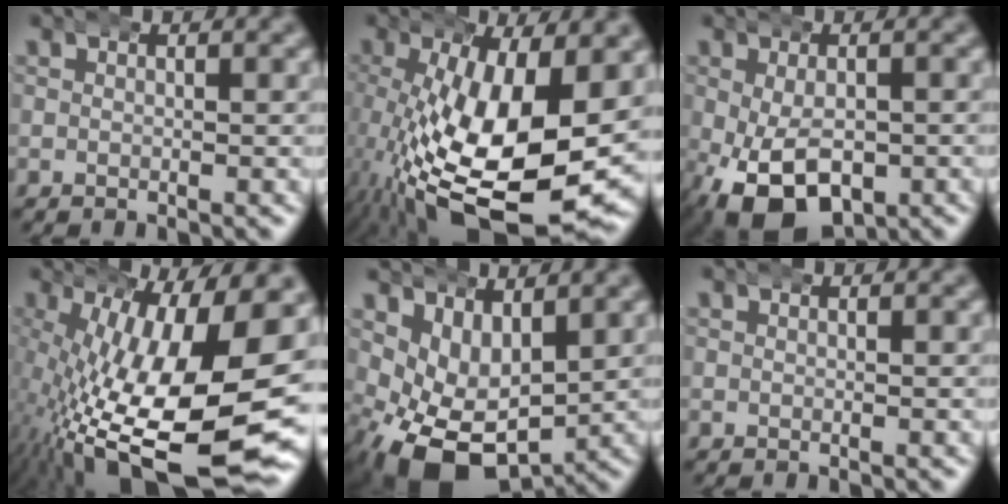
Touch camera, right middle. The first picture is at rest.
{"total": 14.9, "force": [-3.0, 6.1, 13.2], "torque": [-0.229, -0.060, -0.005]}
{"total": 7.8, "force": [-3.0, 4.8, 5.4], "torque": [-0.120, -0.038, -0.024]}
{"total": 18.2, "force": [-4.2, 8.4, 15.6], "torque": [-0.273, -0.059, -0.022]}
{"total": 9.2, "force": [-1.8, 6.4, 6.3], "torque": [-0.131, -0.037, -0.018]}
{"total": 0.0}